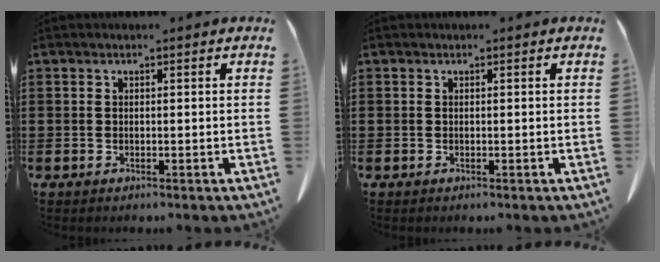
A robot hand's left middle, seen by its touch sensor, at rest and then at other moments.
{"total": 0.0}